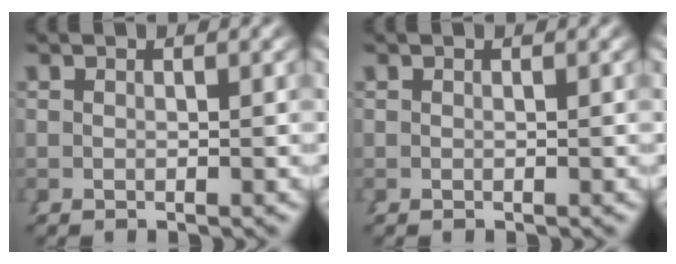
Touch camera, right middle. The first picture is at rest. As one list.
[{"total": 0.0}]